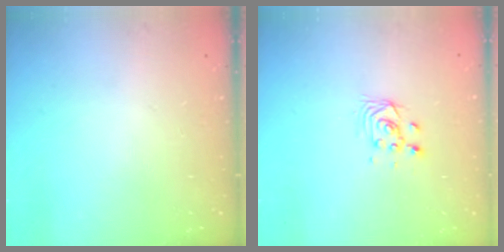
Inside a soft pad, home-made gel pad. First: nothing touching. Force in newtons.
{"total": 4.7, "press": 4.6, "slide": 1.2}